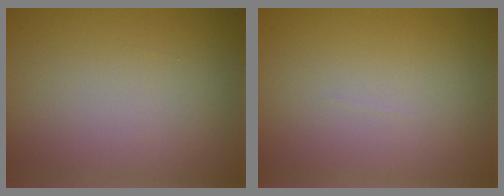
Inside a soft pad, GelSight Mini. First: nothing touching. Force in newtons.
{"total": 0.0}